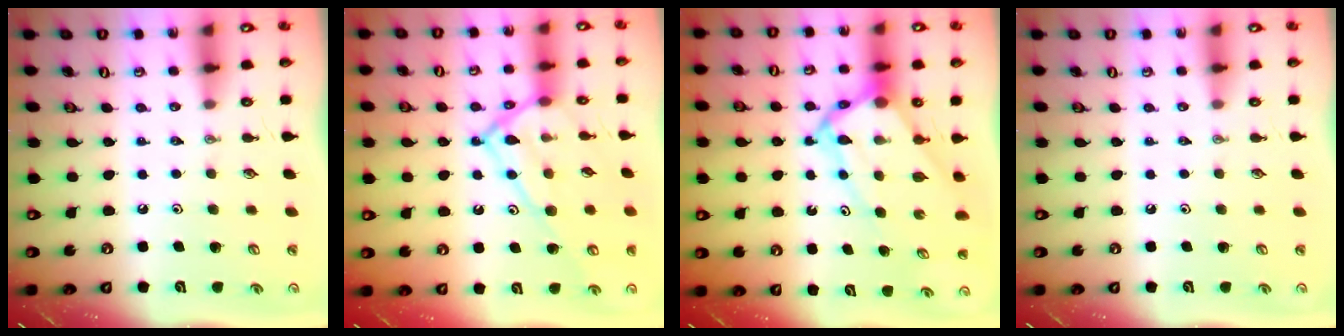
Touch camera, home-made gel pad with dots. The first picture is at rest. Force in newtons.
{"total": 16.4, "press": 16.4, "slide": 1.0}
{"total": 11.3, "press": 11.2, "slide": 1.1}
{"total": 0.0}